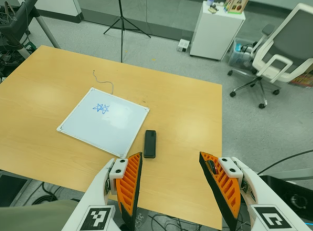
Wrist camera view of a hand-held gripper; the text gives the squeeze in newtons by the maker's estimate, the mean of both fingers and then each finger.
{"total": 0.0}